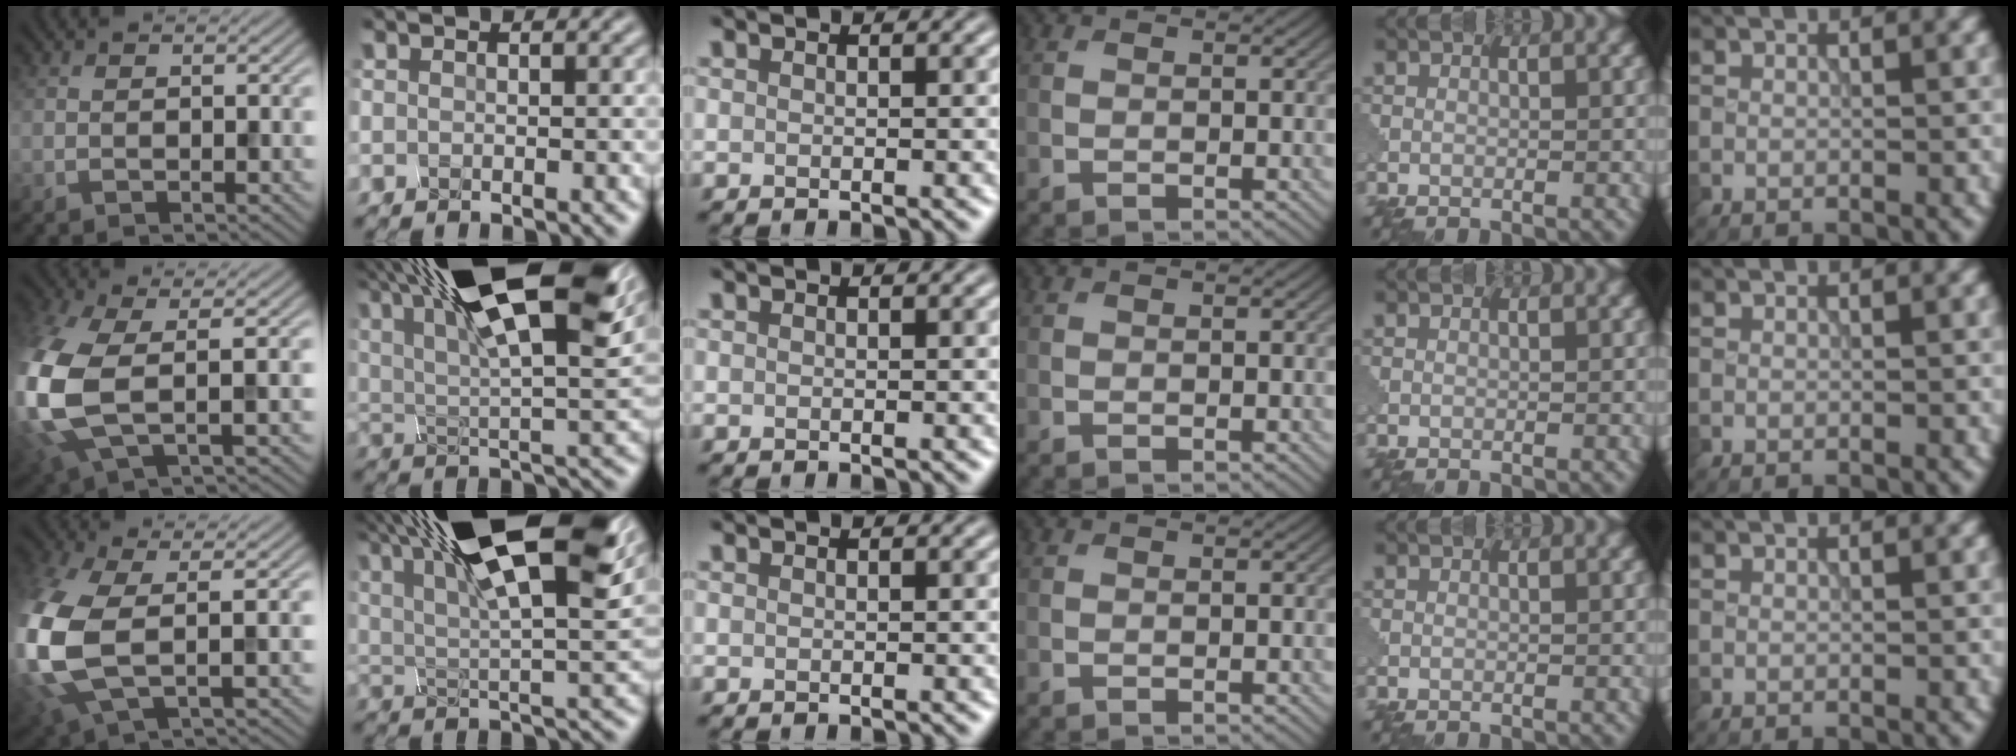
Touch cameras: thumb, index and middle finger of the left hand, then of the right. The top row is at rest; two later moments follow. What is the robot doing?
{"motion": "squeeze", "object": "clothespin"}